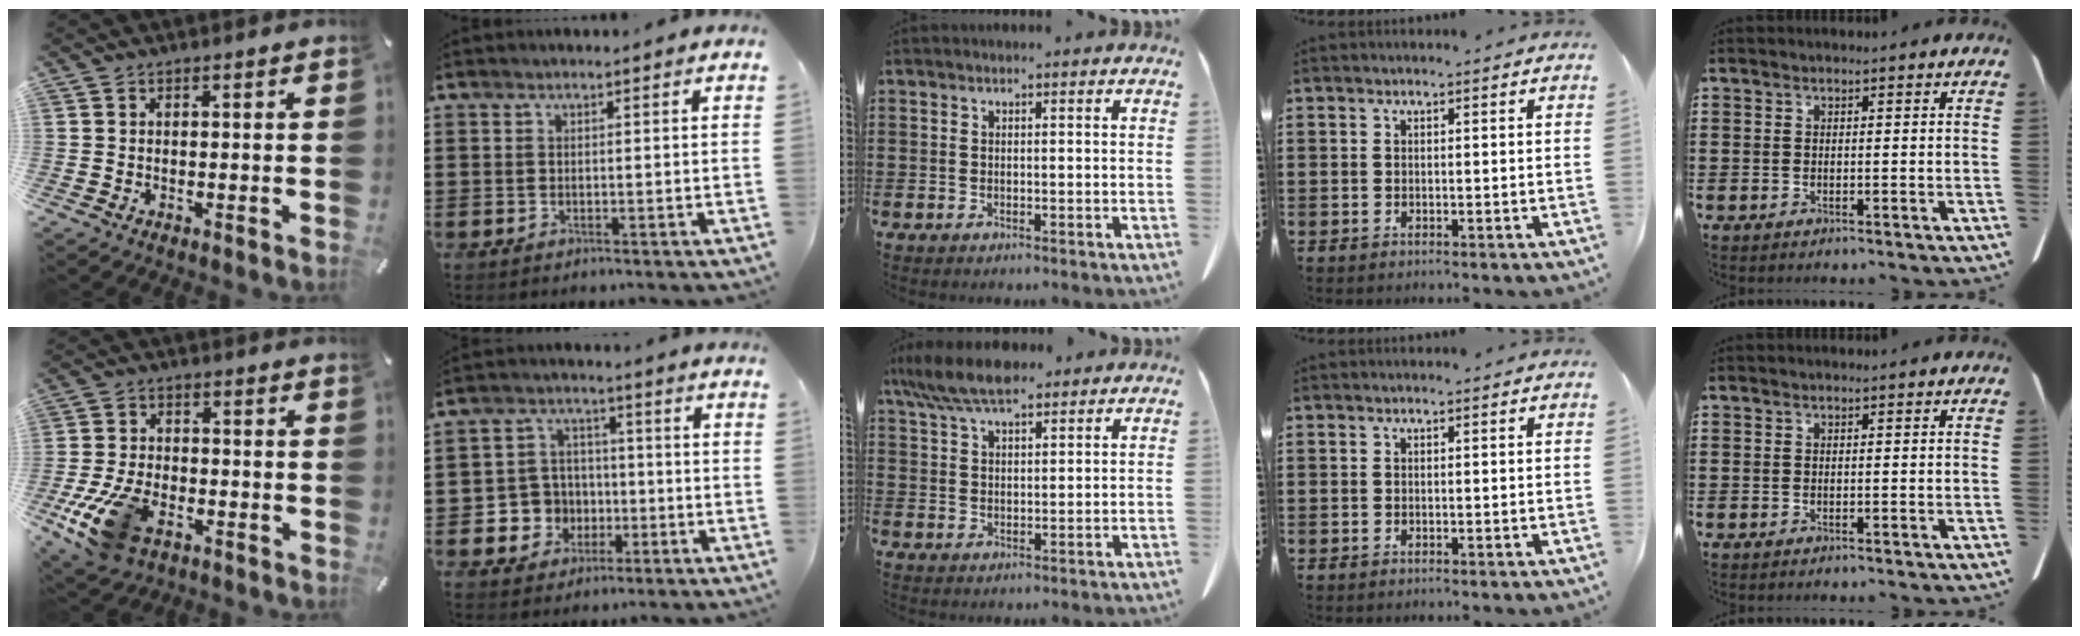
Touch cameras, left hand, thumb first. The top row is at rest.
{"thumb": {"total": 13.8, "force": [-6.1, 7.9, 9.6], "torque": [-0.205, 0.018, -0.106]}, "index": {"total": 6.1, "force": [-1.4, 5.8, 1.1], "torque": [-0.047, 0.013, -0.024]}, "middle": {"total": 7.5, "force": [6.1, 1.9, 4.1], "torque": [-0.094, -0.010, 0.114]}}